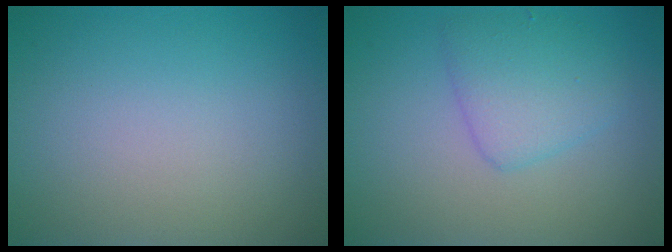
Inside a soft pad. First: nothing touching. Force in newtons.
{"total": 3.1, "press": 3.1, "slide": 0.1}